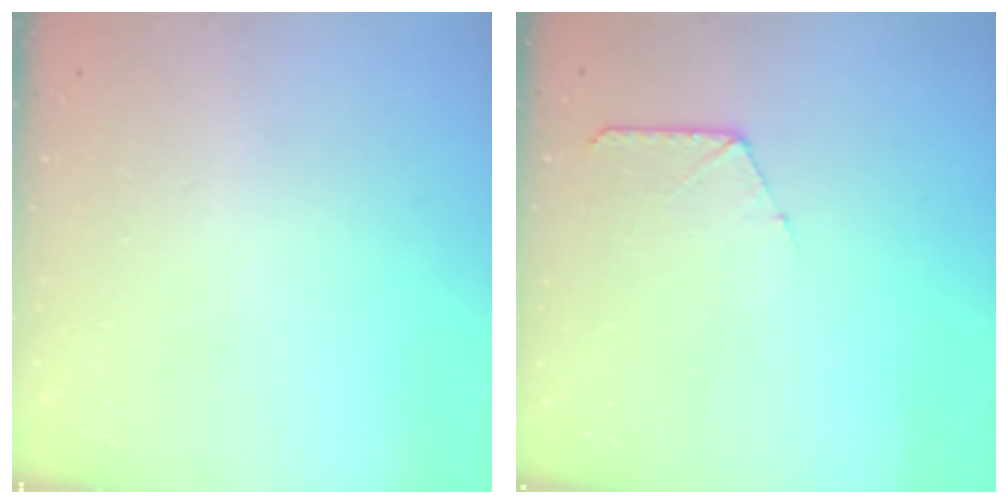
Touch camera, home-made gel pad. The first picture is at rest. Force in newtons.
{"total": 7.1, "press": 7.0, "slide": 0.7}